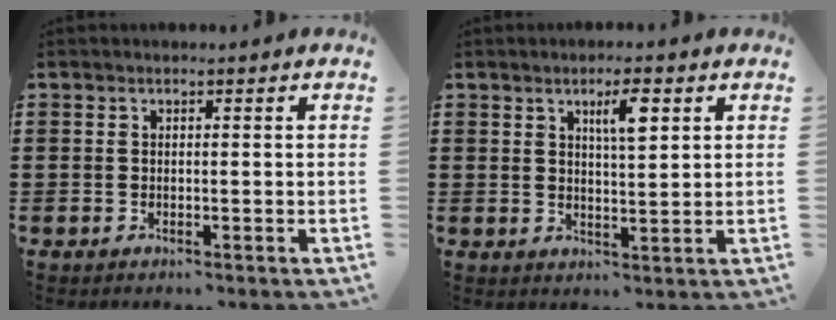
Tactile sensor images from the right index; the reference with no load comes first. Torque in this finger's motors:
{"motor_torque": [0.06, -0.04, 0.43, 0.07]}